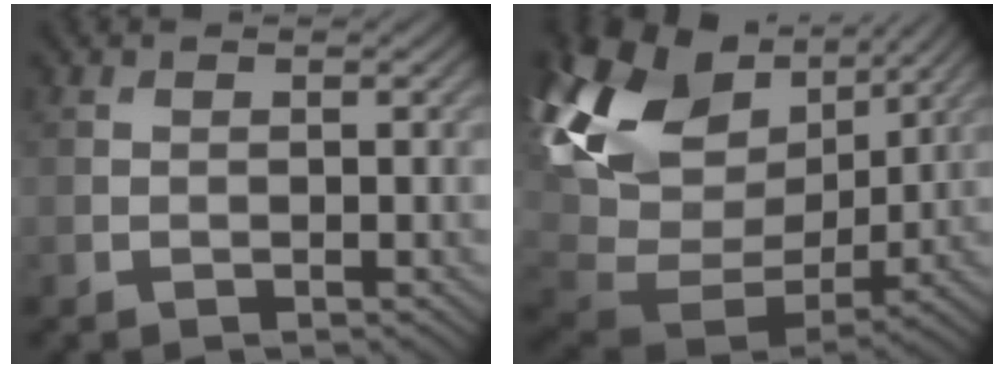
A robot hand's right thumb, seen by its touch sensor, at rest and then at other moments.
{"total": 17.1, "force": [6.8, 11.3, 11.0], "torque": [-0.282, 0.016, 0.139]}